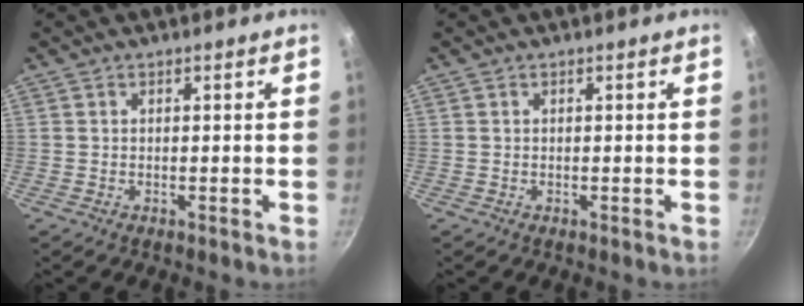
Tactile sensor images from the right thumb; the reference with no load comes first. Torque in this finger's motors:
{"motor_torque": [-0.02, 0.02, 0.00, 0.00, 0.00]}